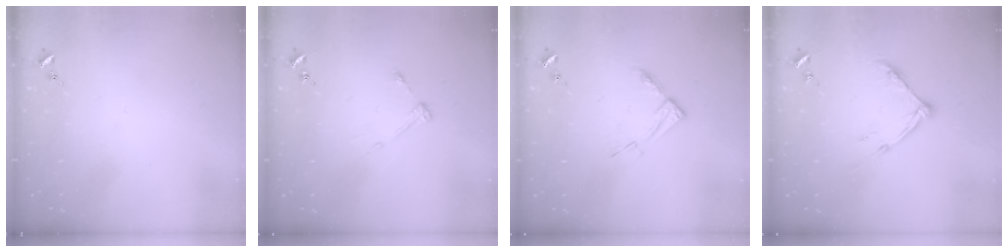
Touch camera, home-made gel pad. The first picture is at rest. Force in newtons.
{"total": 4.2, "press": 4.2, "slide": 0.4}
{"total": 7.7, "press": 7.7, "slide": 0.6}
{"total": 9.3, "press": 9.3, "slide": 0.4}